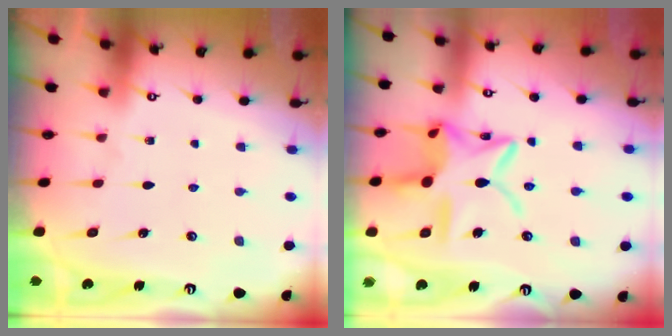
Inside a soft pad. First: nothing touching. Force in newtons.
{"total": 16.2, "press": 16.2, "slide": 1.2}